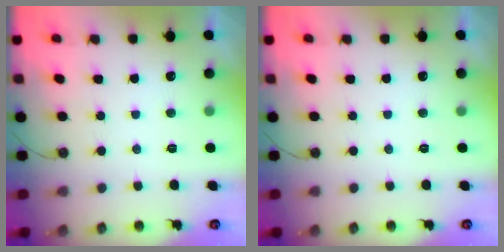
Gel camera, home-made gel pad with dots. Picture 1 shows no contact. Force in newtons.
{"total": 0.0}